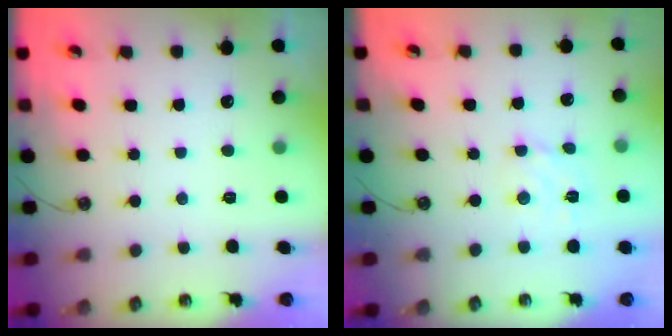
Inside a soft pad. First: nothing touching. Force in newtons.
{"total": 2.9, "press": 2.8, "slide": 0.2}